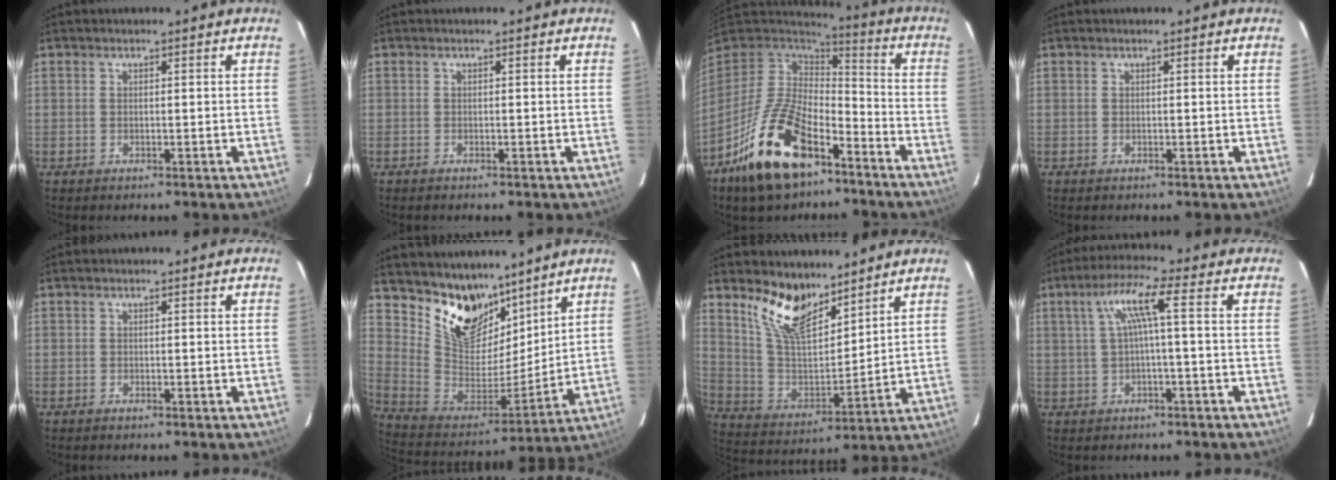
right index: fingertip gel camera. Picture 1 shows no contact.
{"total": 0.0}
{"total": 19.8, "force": [-11.7, 9.5, 12.8], "torque": [-0.265, -0.015, -0.208]}
{"total": 0.0}
{"total": 0.0}
{"total": 16.5, "force": [12.1, 9.2, 6.5], "torque": [-0.146, -0.010, 0.236]}
{"total": 13.1, "force": [9.7, 5.3, 7.1], "torque": [-0.143, 0.002, 0.195]}
{"total": 6.1, "force": [0.4, 0.1, 6.1], "torque": [-0.121, 0.011, 0.017]}